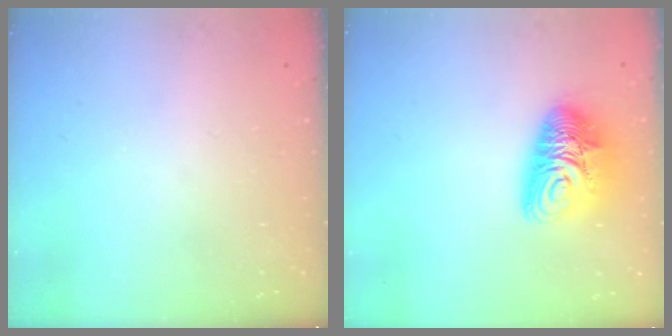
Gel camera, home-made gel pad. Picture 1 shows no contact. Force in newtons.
{"total": 11.8, "press": 11.8, "slide": 1.3}